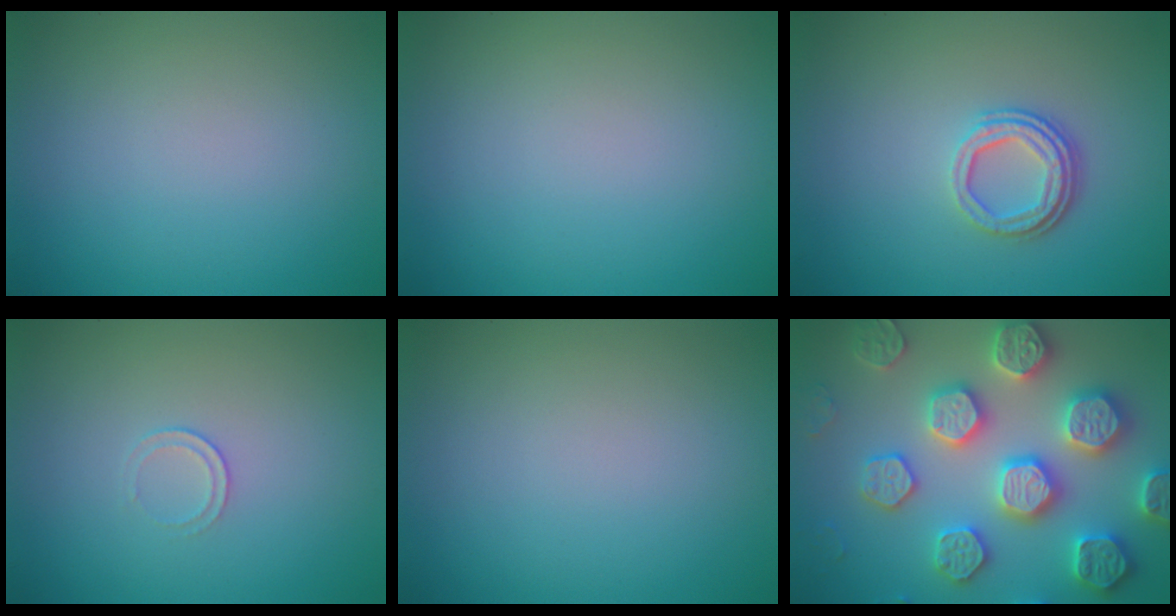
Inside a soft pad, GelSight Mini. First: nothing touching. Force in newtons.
{"total": 0.0}
{"total": 3.3, "press": 2.4, "slide": 2.3}
{"total": 0.7, "press": 0.3, "slide": 0.6}
{"total": 0.0}
{"total": 7.9, "press": 7.7, "slide": 1.7}